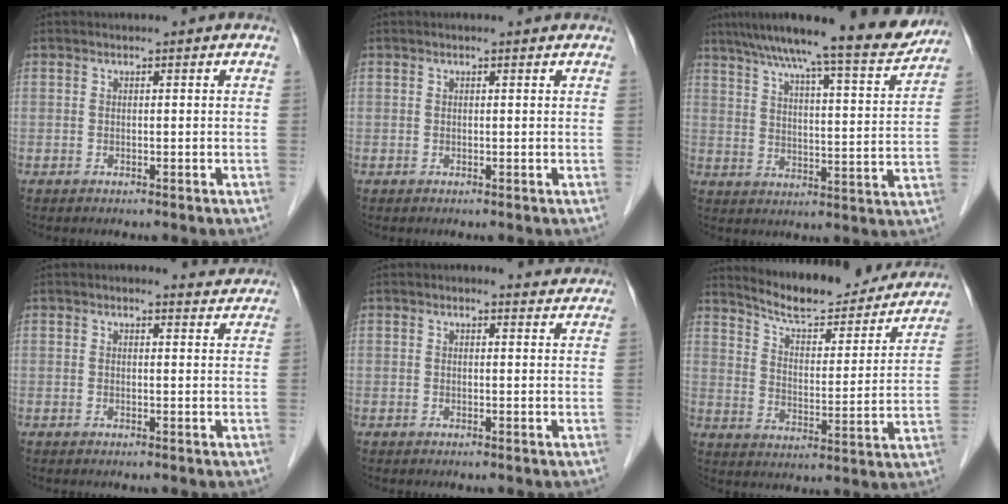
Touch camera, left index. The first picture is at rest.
{"total": 1.0, "force": [0.9, 0.2, 0.6], "torque": [-0.011, 0.010, 0.012]}
{"total": 18.3, "force": [15.7, 1.2, 9.2], "torque": [-0.138, -0.008, 0.220]}
{"total": 2.4, "force": [2.3, 0.6, 0.4], "torque": [-0.009, 0.000, 0.019]}
{"total": 2.3, "force": [2.1, 0.7, 0.5], "torque": [-0.010, 0.002, 0.017]}
{"total": 20.4, "force": [18.8, 4.0, 7.0], "torque": [-0.093, -0.027, 0.253]}